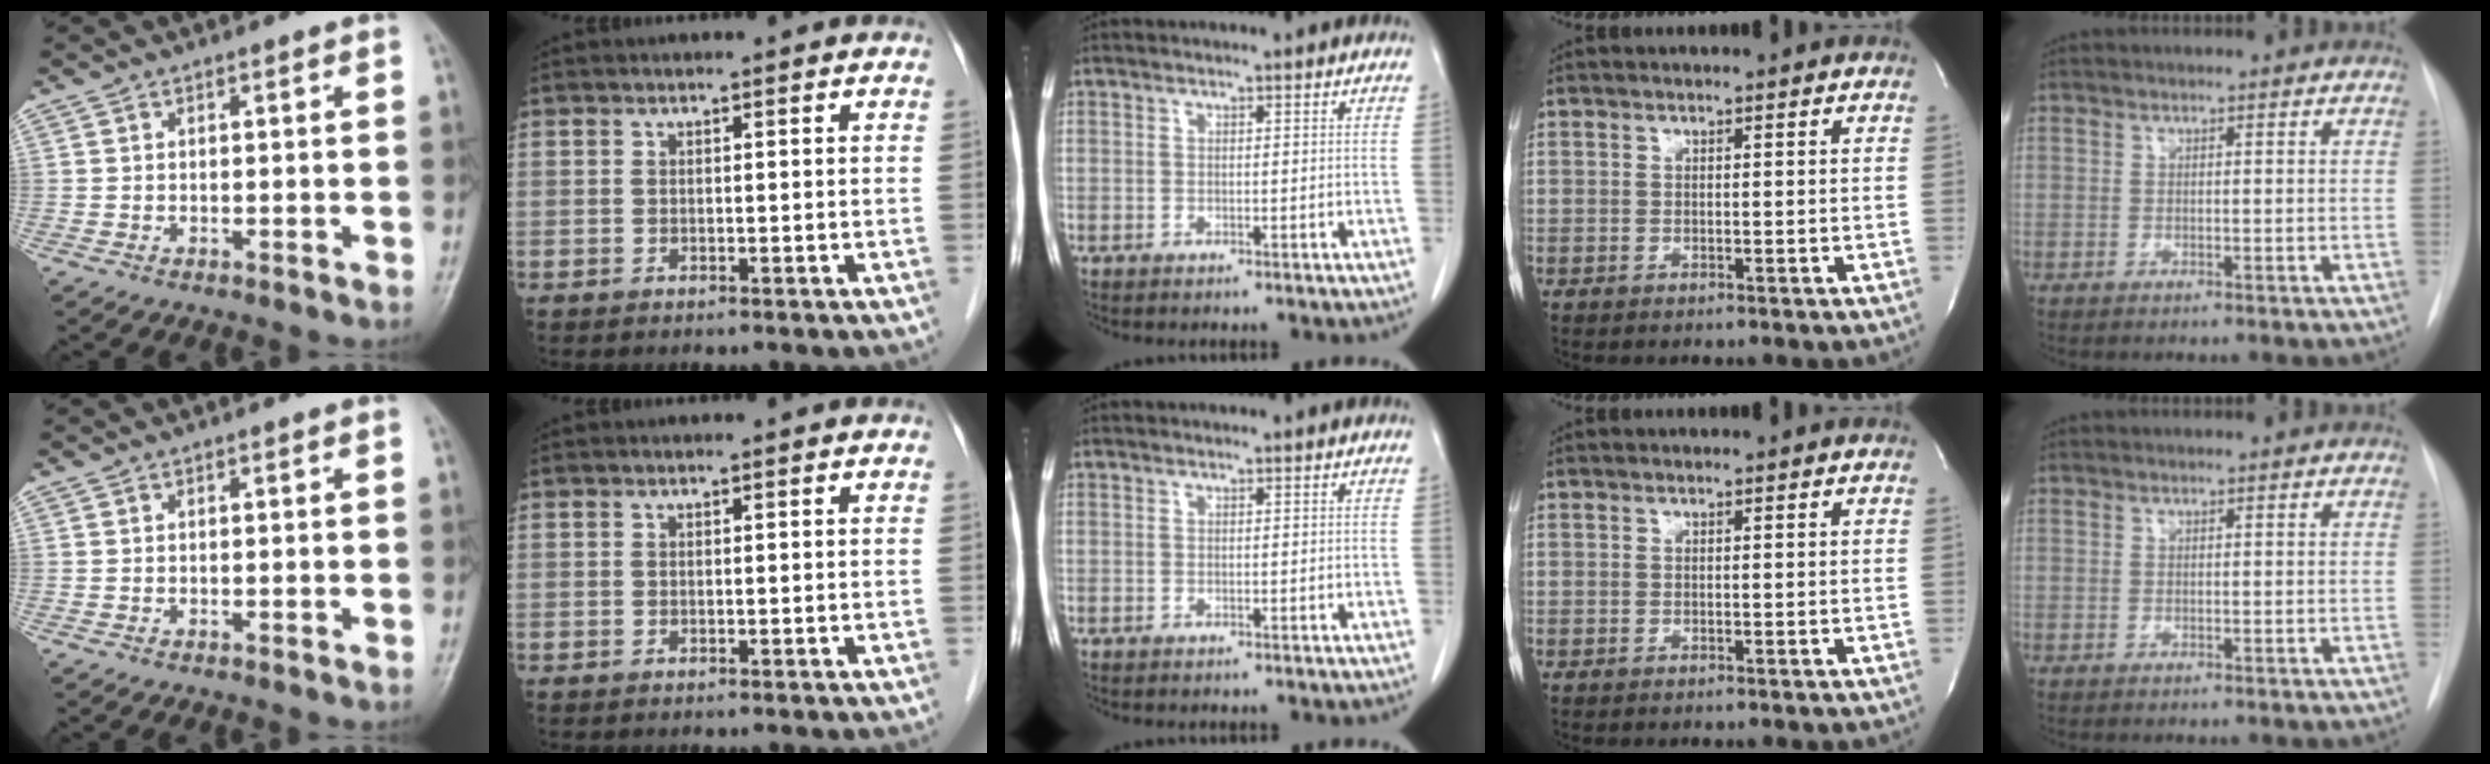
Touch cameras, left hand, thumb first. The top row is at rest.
{}